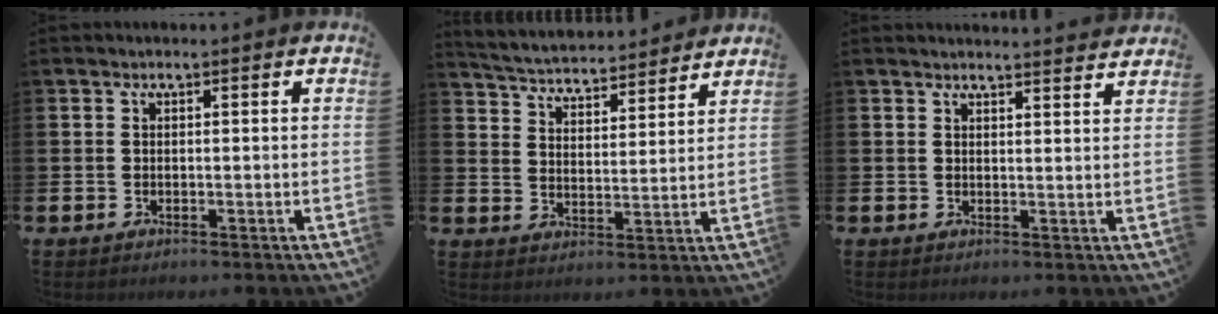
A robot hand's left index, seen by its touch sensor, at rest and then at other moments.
{"total": 4.7, "force": [4.6, 0.7, 0.2], "torque": [-0.029, -0.039, 0.077]}
{"total": 2.6, "force": [2.6, 0.0, -0.1], "torque": [0.009, -0.020, 0.044]}